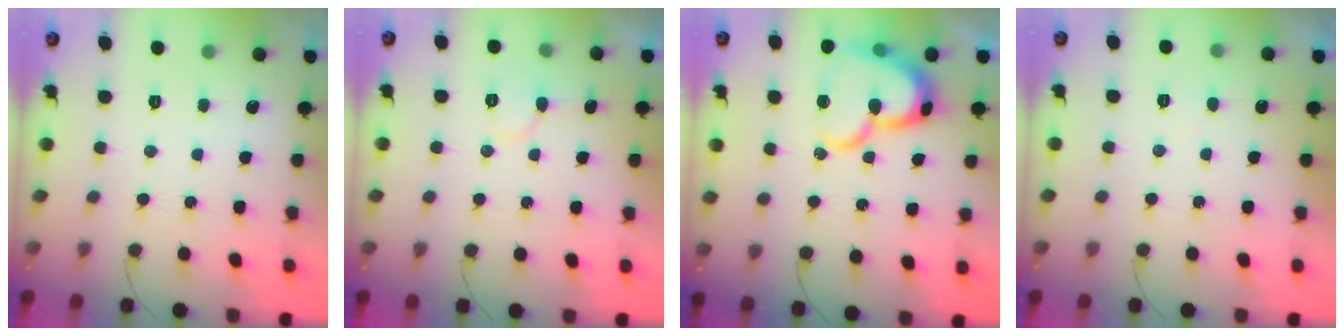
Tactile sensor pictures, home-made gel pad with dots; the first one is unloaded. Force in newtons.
{"total": 5.8, "press": 5.8, "slide": 0.5}
{"total": 17.7, "press": 17.7, "slide": 1.7}
{"total": 2.4, "press": 2.4, "slide": 0.2}